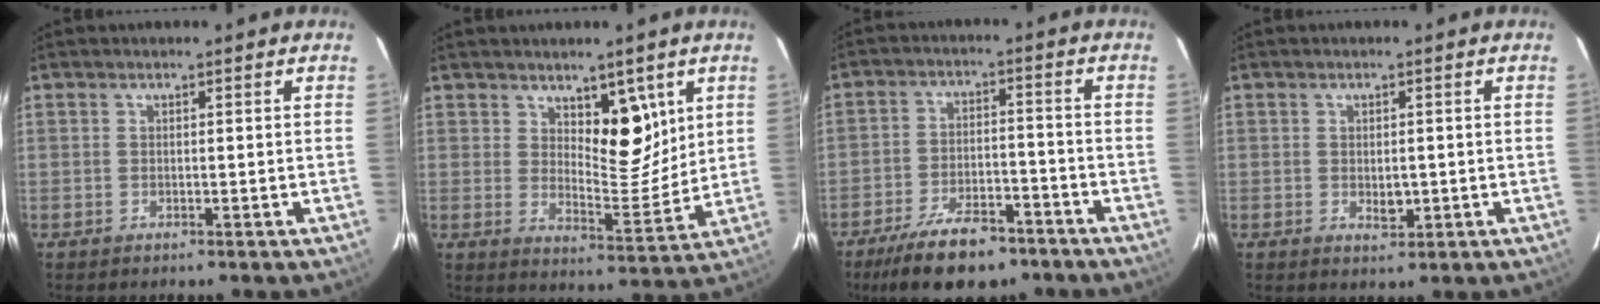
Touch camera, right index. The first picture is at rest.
{"total": 8.2, "force": [4.0, 3.5, 6.3], "torque": [-0.087, -0.008, 0.069]}
{"total": 11.3, "force": [-8.5, 4.1, 6.3], "torque": [-0.108, -0.005, -0.145]}
{"total": 2.2, "force": [-0.3, 1.2, 1.9], "torque": [-0.031, -0.004, 0.001]}